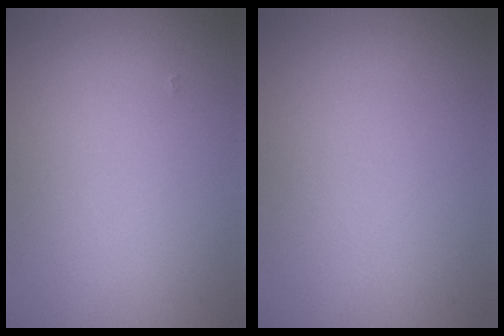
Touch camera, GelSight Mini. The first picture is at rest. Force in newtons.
{"total": 0.0}